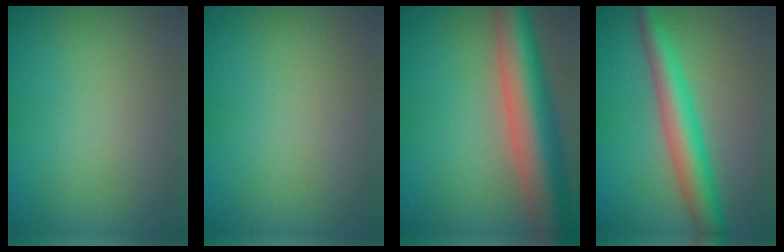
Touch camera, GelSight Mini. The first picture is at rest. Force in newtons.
{"total": 0.0}
{"total": 9.6, "press": 9.6, "slide": 0.4}
{"total": 5.0, "press": 5.0, "slide": 0.1}